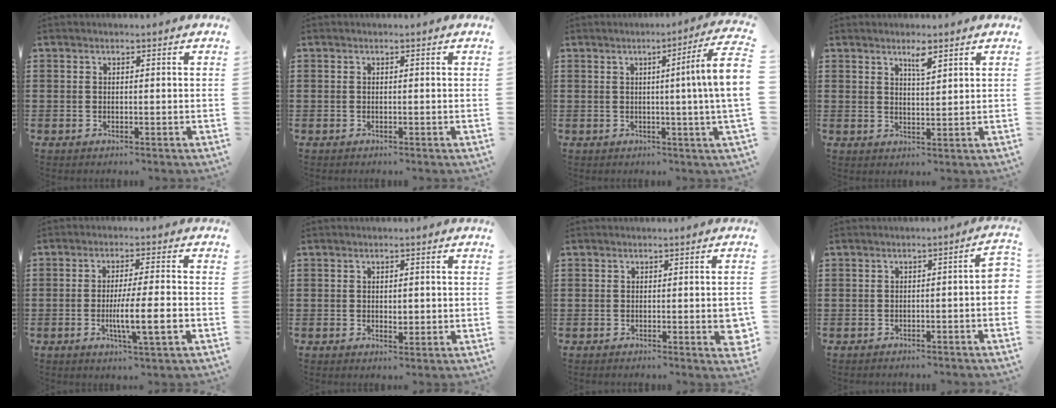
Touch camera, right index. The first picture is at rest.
{"total": 0.0}
{"total": 7.9, "force": [0.8, -1.0, 7.8], "torque": [-0.125, -0.013, 0.005]}
{"total": 2.9, "force": [2.1, 0.6, 1.9], "torque": [-0.026, -0.004, 0.032]}
{"total": 7.9, "force": [-2.1, 0.7, 7.6], "torque": [-0.130, -0.011, -0.036]}
{"total": 1.7, "force": [-0.1, 1.1, 1.3], "torque": [-0.026, 0.006, -0.004]}
{"total": 3.0, "force": [-1.0, 1.1, 2.6], "torque": [-0.034, -0.001, -0.019]}
{"total": 2.9, "force": [-1.6, 0.4, 2.3], "torque": [-0.036, 0.002, -0.029]}